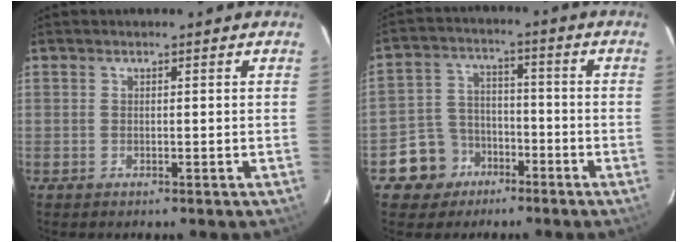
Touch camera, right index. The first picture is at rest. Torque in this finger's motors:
{"motor_torque": [-0.02, -0.26, -0.55, -0.21]}